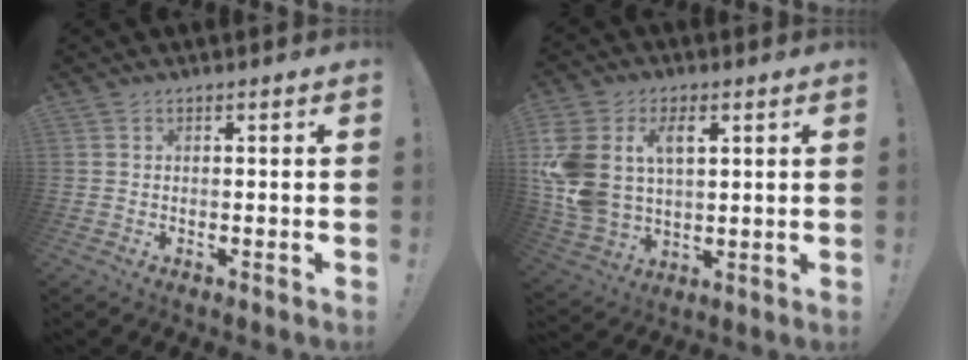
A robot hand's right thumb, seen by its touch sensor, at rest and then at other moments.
{"total": 14.7, "force": [5.3, 10.4, 9.0], "torque": [-0.182, -0.022, 0.100]}